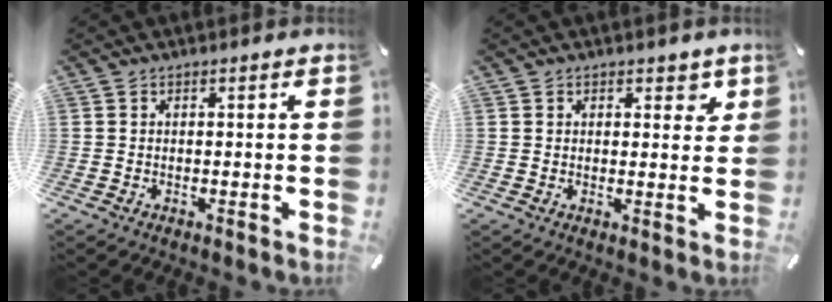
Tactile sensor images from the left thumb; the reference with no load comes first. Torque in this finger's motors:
{"motor_torque": [0.24, -0.23, 0.04, 0.02, -0.01]}